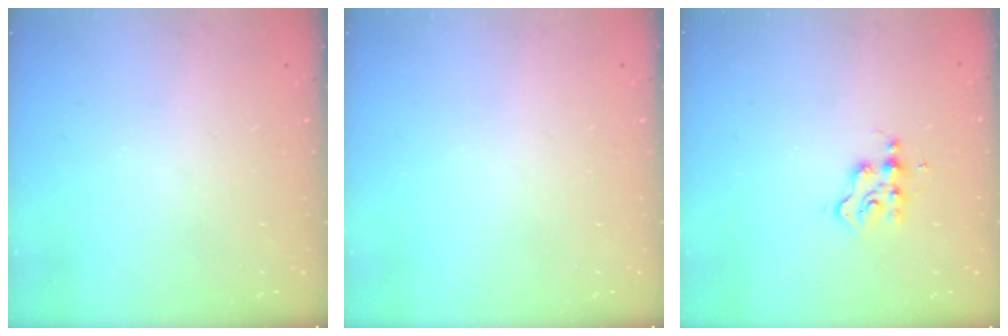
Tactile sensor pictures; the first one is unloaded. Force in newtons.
{"total": 0.0}
{"total": 2.6, "press": 2.5, "slide": 0.7}